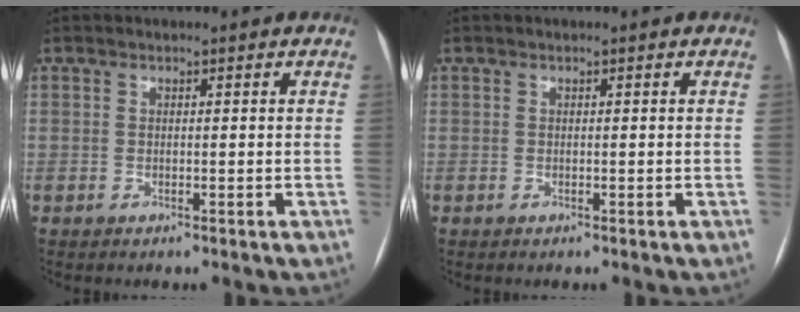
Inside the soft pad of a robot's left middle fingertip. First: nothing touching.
{"total": 0.0}